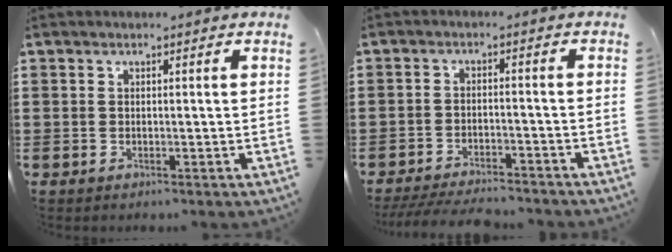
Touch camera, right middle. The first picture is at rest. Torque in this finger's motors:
{"motor_torque": [0.55, -0.55, 0.12, 0.11]}